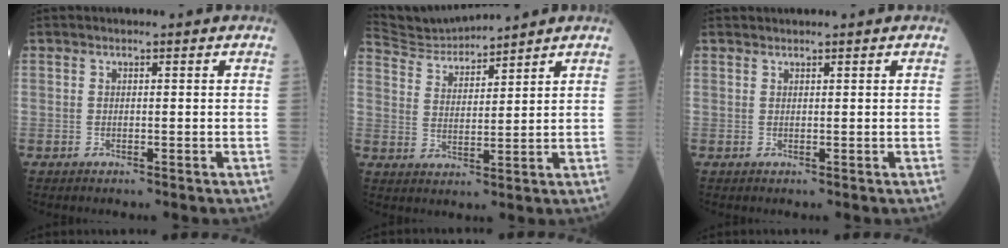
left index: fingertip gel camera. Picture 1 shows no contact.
{"total": 6.8, "force": [6.8, -0.6, -0.2], "torque": [-0.012, 0.020, 0.142]}
{"total": 0.8, "force": [0.8, 0.0, 0.1], "torque": [-0.003, 0.013, 0.018]}